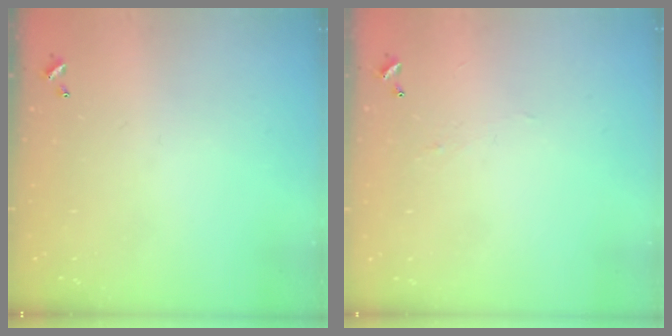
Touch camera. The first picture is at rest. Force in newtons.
{"total": 1.0, "press": 0.9, "slide": 0.4}